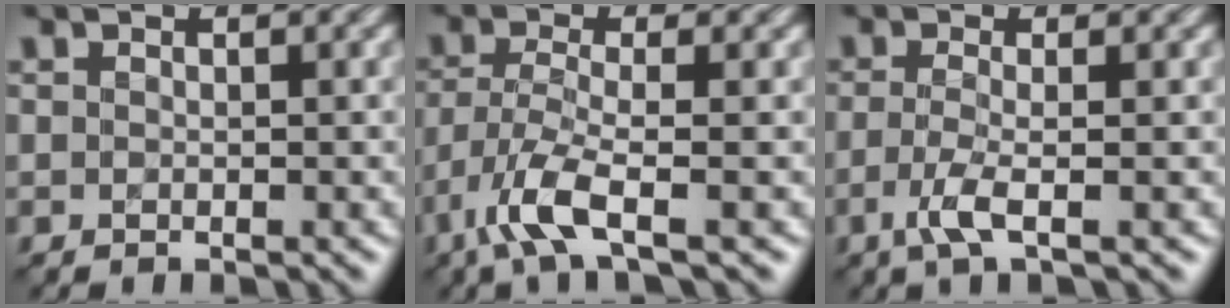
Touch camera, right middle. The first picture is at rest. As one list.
[{"total": 4.5, "force": [-2.7, 0.9, 3.4], "torque": [-0.083, -0.002, -0.062]}, {"total": 2.4, "force": [-1.1, 0.4, 2.1], "torque": [-0.051, 0.004, -0.028]}]